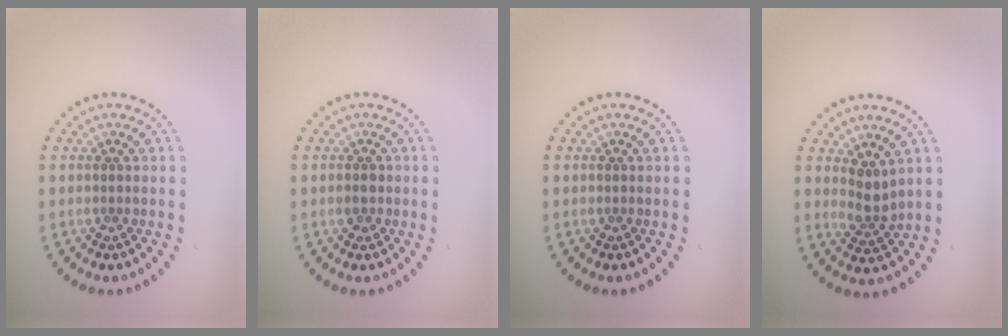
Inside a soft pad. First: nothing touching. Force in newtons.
{"total": 1.1, "press": 1.1, "slide": 0.1}
{"total": 0.0}
{"total": 2.3, "press": 1.7, "slide": 1.6}